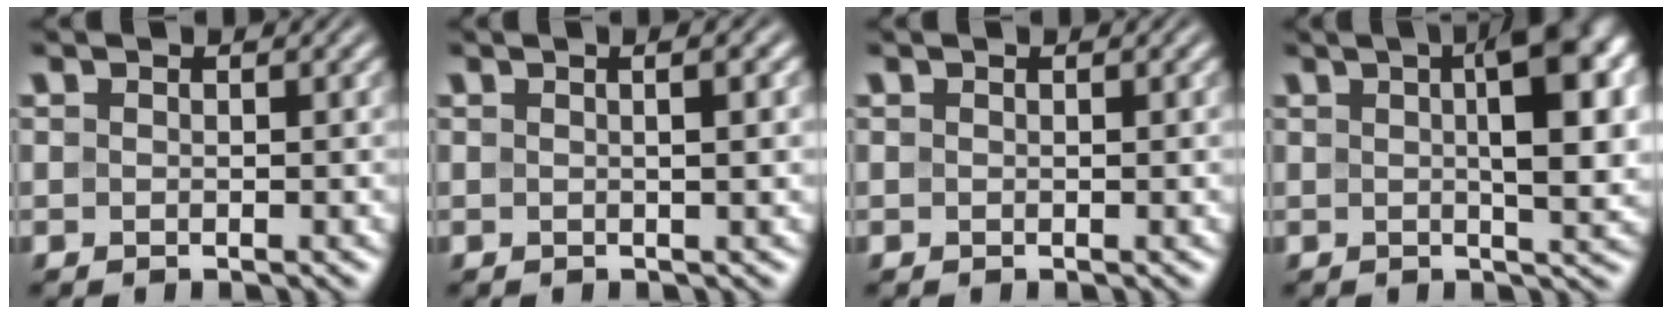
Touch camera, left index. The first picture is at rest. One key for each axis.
{"total": 2.7, "fx": 0.7, "fy": 1.0, "fz": 2.5, "tx": -0.018, "ty": 0.009, "tz": -0.008}
{"total": 0.0}
{"total": 7.9, "fx": 1.9, "fy": 2.2, "fz": 7.3, "tx": -0.090, "ty": 0.010, "tz": 0.028}